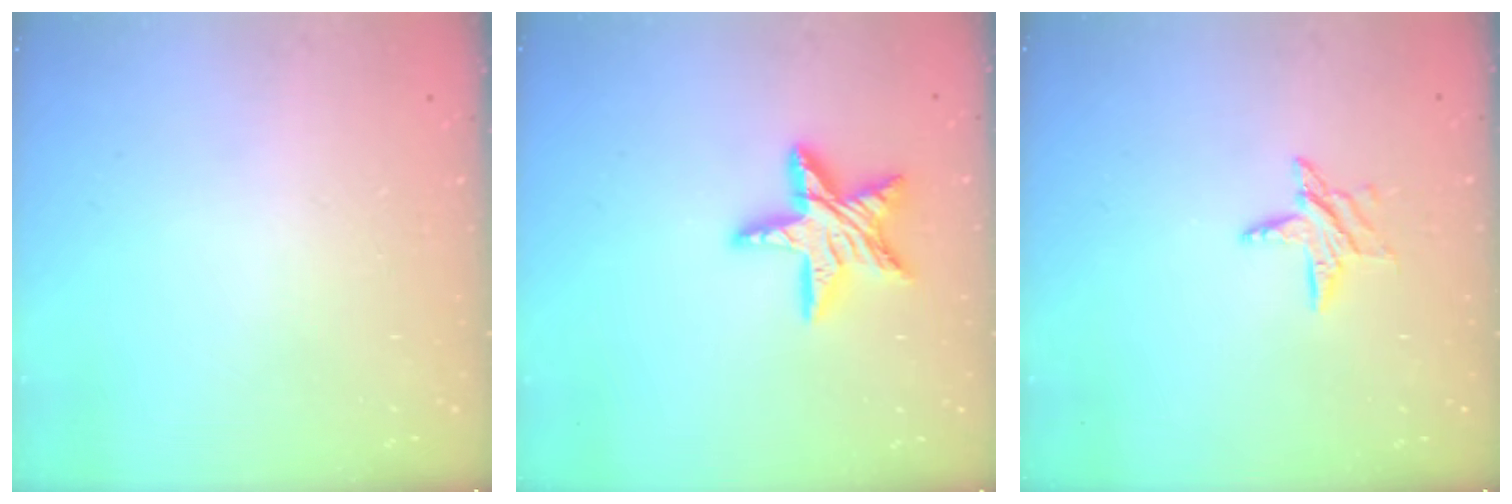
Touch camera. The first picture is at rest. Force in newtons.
{"total": 15.0, "press": 14.9, "slide": 1.3}
{"total": 6.1, "press": 6.0, "slide": 0.6}